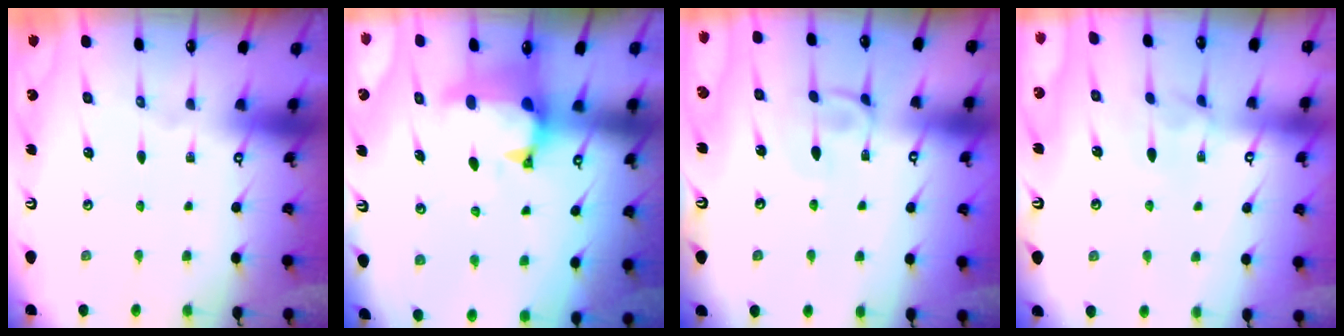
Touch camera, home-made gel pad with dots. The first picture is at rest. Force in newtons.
{"total": 1.2, "press": 0.1, "slide": 1.2}
{"total": 2.7, "press": 2.6, "slide": 0.4}
{"total": 1.4, "press": 1.3, "slide": 0.5}